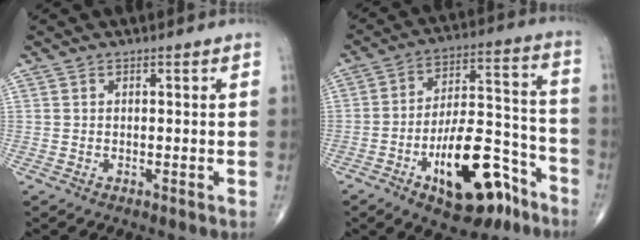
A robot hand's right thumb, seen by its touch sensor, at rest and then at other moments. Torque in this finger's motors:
{"motor_torque": [2.38, 2.39, 1.26, -1.45, 0.47]}